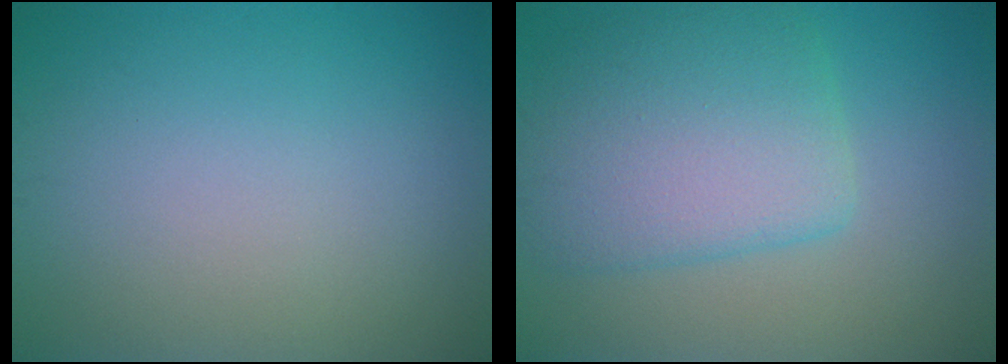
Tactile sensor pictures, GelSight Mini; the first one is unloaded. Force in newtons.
{"total": 7.0, "press": 7.0, "slide": 0.2}